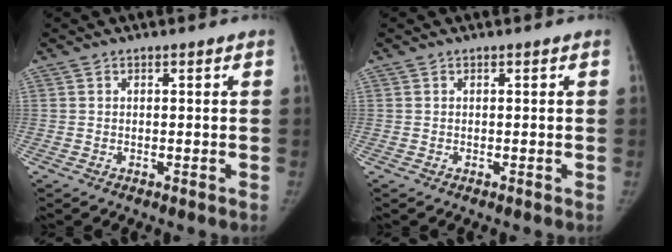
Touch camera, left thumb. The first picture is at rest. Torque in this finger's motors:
{"motor_torque": [0.08, 0.00, 0.12, -0.12, 0.02]}